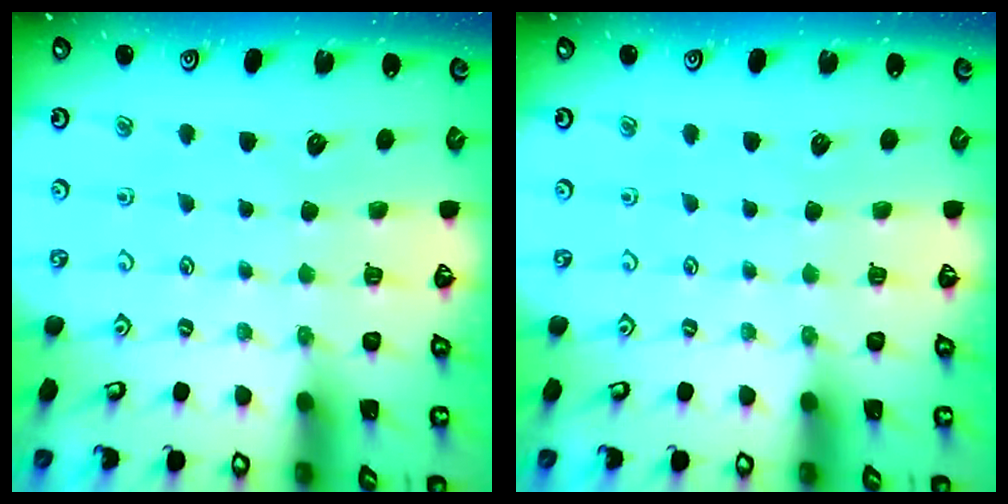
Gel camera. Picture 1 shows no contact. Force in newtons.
{"total": 0.0}